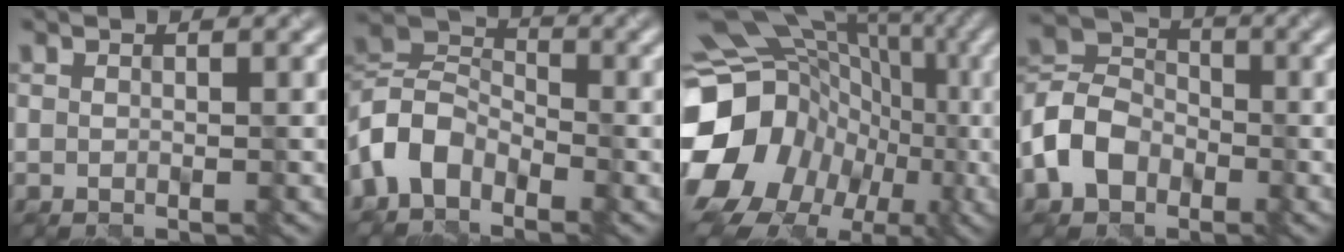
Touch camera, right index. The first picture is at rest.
{"total": 6.0, "force": [-3.3, 3.9, 3.1], "torque": [-0.069, 0.007, -0.080]}
{"total": 18.7, "force": [-3.3, 15.4, 10.0], "torque": [-0.190, -0.001, -0.054]}
{"total": 5.9, "force": [-2.7, 4.5, 2.6], "torque": [-0.053, 0.010, -0.071]}